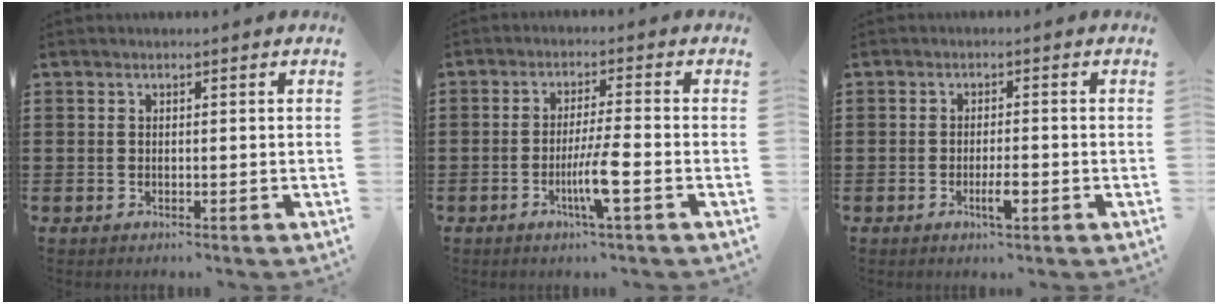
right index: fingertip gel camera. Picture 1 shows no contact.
{"total": 5.8, "force": [-2.1, 0.0, 5.4], "torque": [-0.103, -0.015, -0.040]}
{"total": 3.0, "force": [-1.2, 0.7, 2.7], "torque": [-0.053, 0.000, -0.024]}